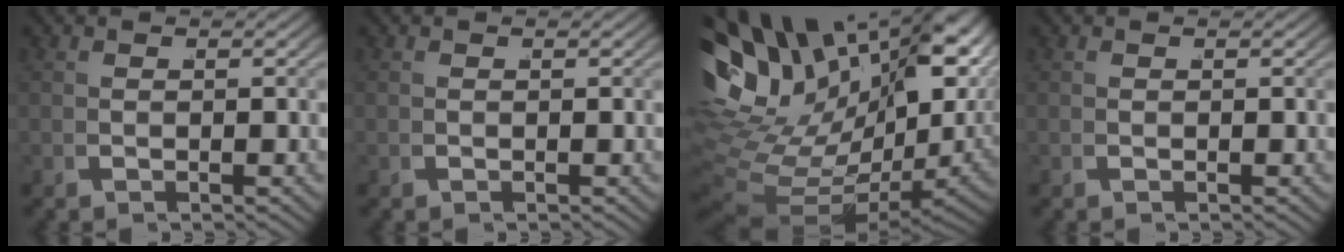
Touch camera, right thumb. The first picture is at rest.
{"total": 0.0}
{"total": 18.0, "force": [1.3, 11.6, 13.7], "torque": [-0.277, -0.030, 0.039]}
{"total": 0.0}